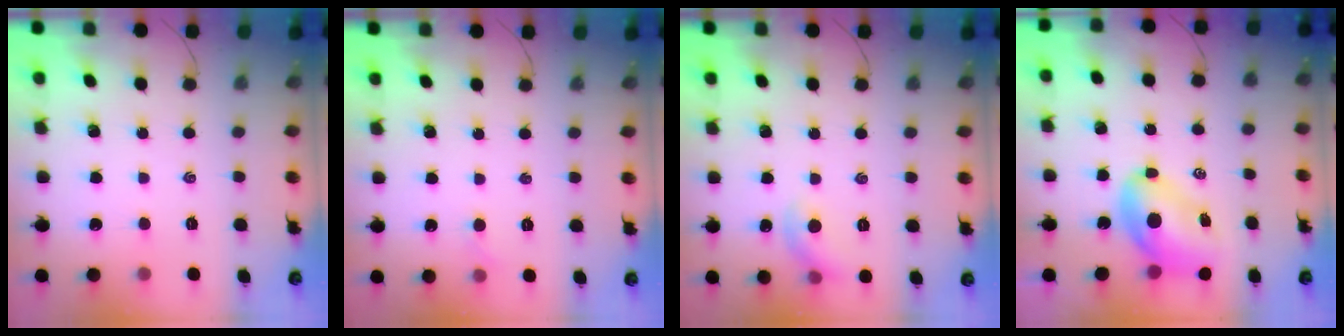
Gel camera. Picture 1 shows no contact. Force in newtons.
{"total": 2.7, "press": 2.5, "slide": 0.9}
{"total": 6.0, "press": 5.9, "slide": 1.2}
{"total": 8.3, "press": 8.2, "slide": 1.4}